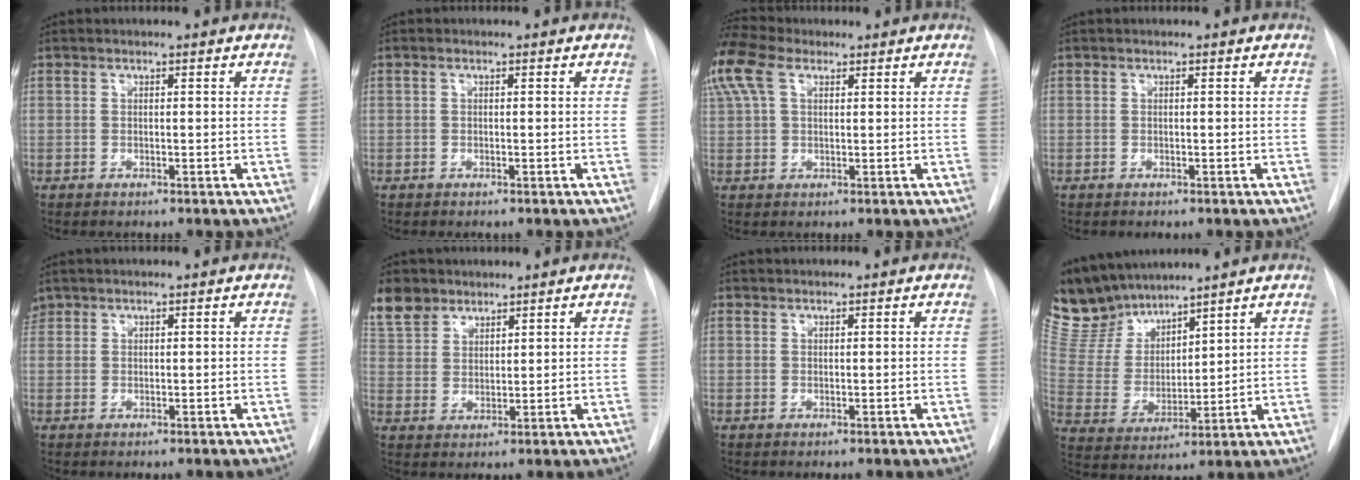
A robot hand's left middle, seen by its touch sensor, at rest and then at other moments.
{"total": 0.0}
{"total": 11.7, "force": [6.6, 6.4, 7.2], "torque": [-0.190, 0.050, 0.130]}
{"total": 0.0}
{"total": 1.9, "force": [1.4, 1.2, 0.0], "torque": [-0.004, 0.013, 0.028]}
{"total": 7.7, "force": [5.7, 4.8, 1.7], "torque": [-0.038, 0.015, 0.120]}
{"total": 0.6, "force": [0.5, 0.3, 0.0], "torque": [0.004, -0.001, 0.007]}
{"total": 11.2, "force": [10.5, 3.2, 2.3], "torque": [-0.065, 0.008, 0.225]}